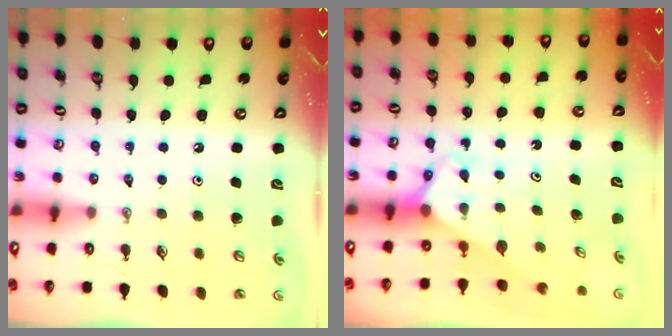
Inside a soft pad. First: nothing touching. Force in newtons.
{"total": 2.7, "press": 2.7, "slide": 0.1}